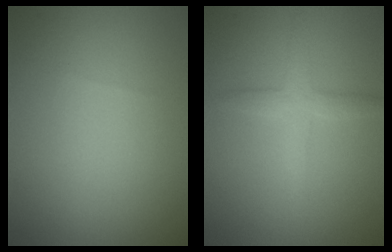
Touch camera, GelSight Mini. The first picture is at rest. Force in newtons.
{"total": 2.7, "press": 2.7, "slide": 0.1}